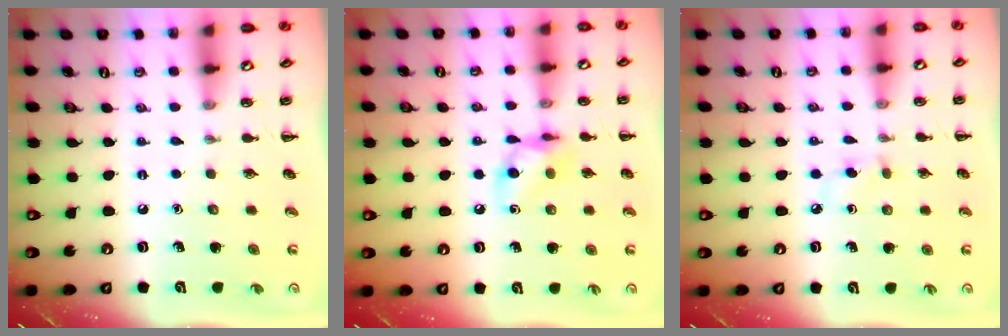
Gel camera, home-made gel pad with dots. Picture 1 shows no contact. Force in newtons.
{"total": 8.7, "press": 8.7, "slide": 0.6}
{"total": 3.4, "press": 3.1, "slide": 1.4}